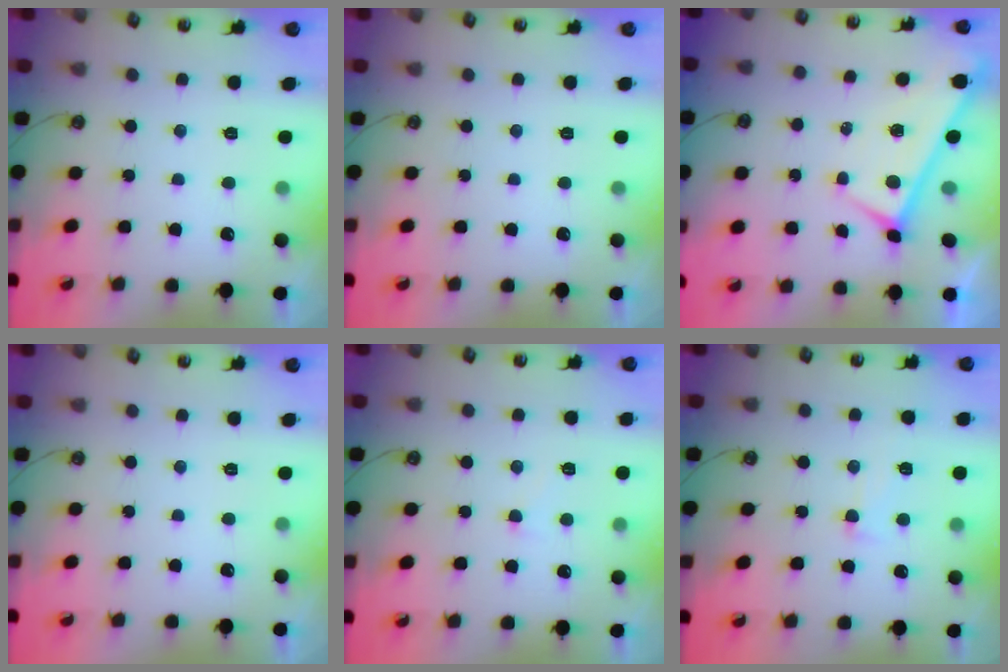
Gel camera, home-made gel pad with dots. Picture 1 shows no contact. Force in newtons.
{"total": 0.0}
{"total": 0.0}
{"total": 0.0}
{"total": 5.2, "press": 5.1, "slide": 0.5}
{"total": 2.0, "press": 1.7, "slide": 1.0}